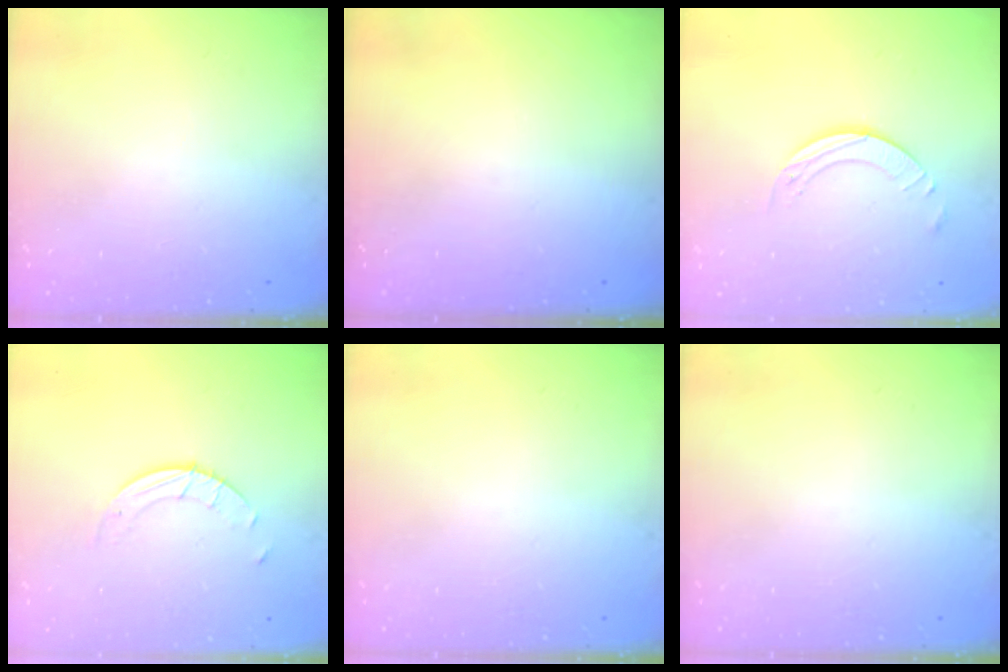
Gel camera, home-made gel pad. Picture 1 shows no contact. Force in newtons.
{"total": 0.0}
{"total": 3.7, "press": 3.7, "slide": 0.3}
{"total": 2.7, "press": 2.7, "slide": 0.3}
{"total": 0.0}
{"total": 0.0}